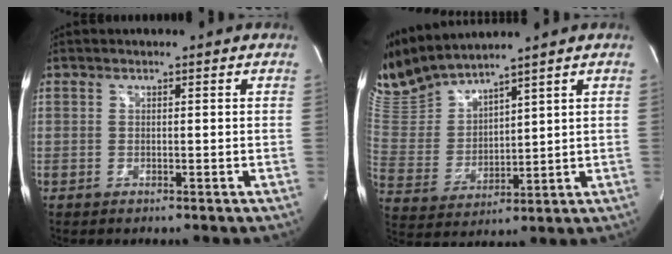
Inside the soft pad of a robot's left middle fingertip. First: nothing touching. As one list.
[{"total": 11.3, "force": [10.8, 0.3, 3.4], "torque": [-0.091, 0.002, 0.236]}]